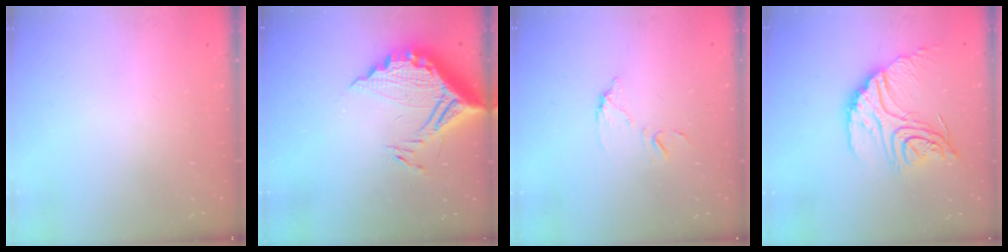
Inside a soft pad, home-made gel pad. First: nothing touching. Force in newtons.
{"total": 16.3, "press": 16.3, "slide": 1.3}
{"total": 7.6, "press": 7.6, "slide": 0.4}
{"total": 20.1, "press": 20.0, "slide": 1.8}